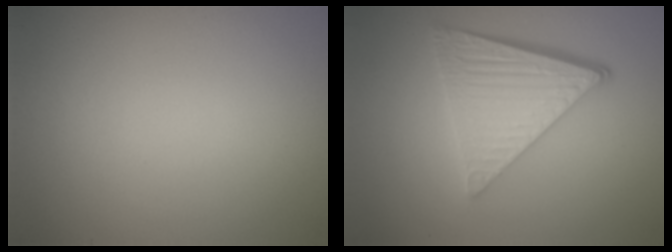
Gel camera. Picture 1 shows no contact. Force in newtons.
{"total": 6.1, "press": 4.2, "slide": 4.5}